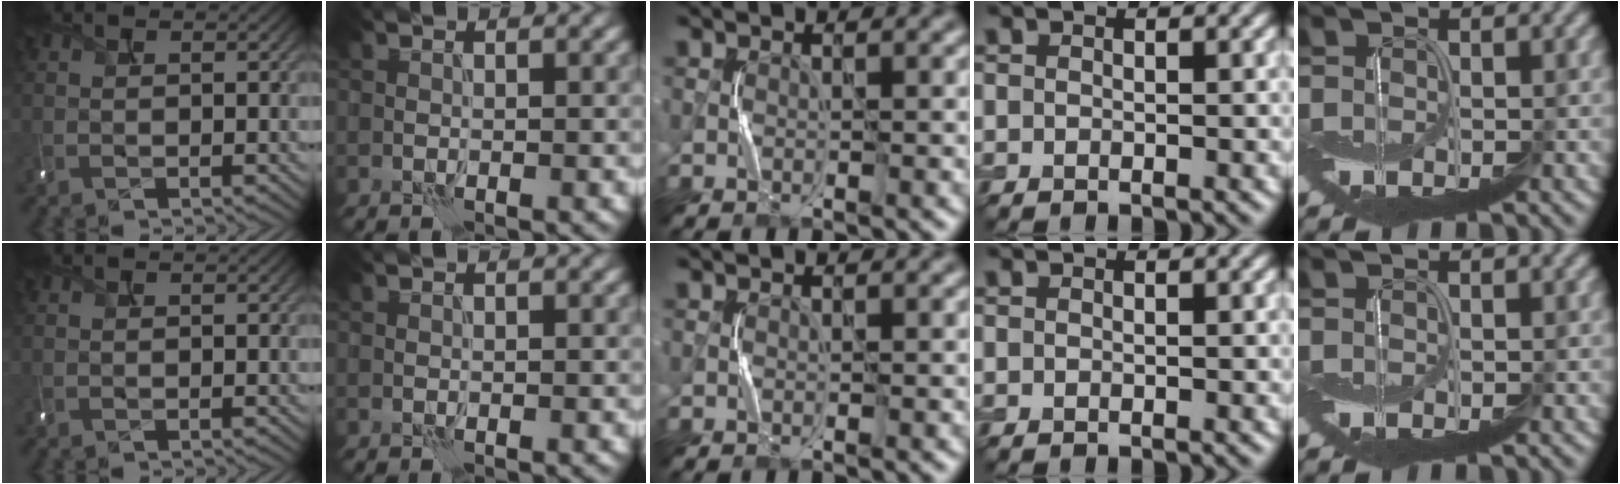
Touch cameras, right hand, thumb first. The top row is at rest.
{}